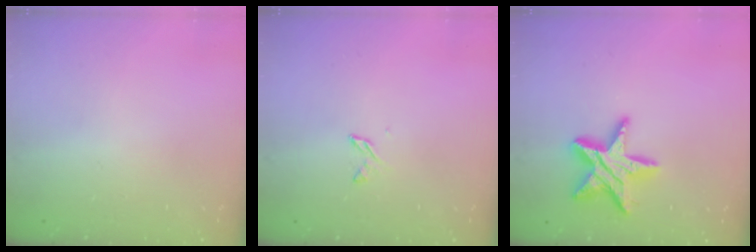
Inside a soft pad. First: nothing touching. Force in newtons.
{"total": 3.3, "press": 3.3, "slide": 0.4}
{"total": 14.7, "press": 14.7, "slide": 0.7}